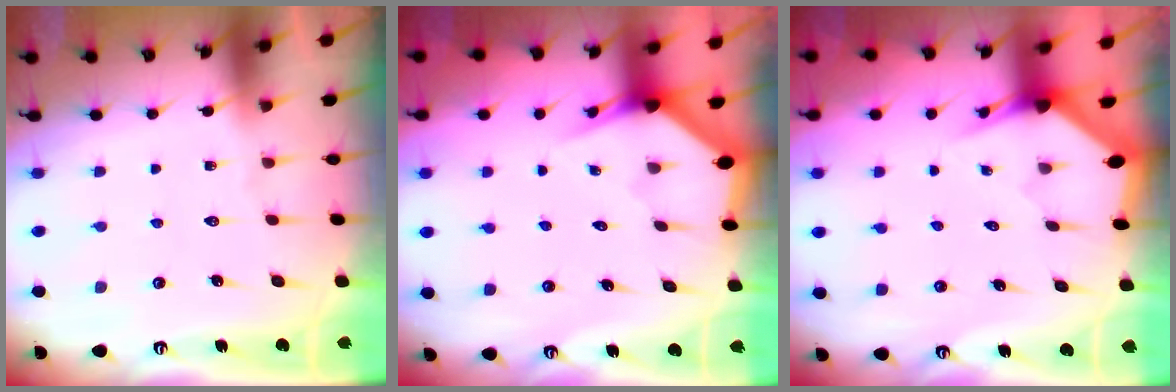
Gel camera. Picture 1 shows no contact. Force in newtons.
{"total": 2.9, "press": 2.9, "slide": 0.2}
{"total": 2.7, "press": 2.7, "slide": 0.1}